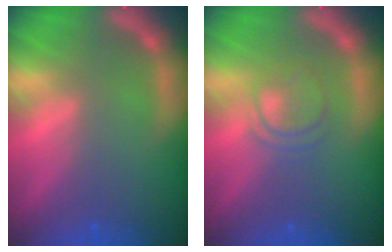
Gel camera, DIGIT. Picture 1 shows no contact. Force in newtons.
{"total": 3.0}